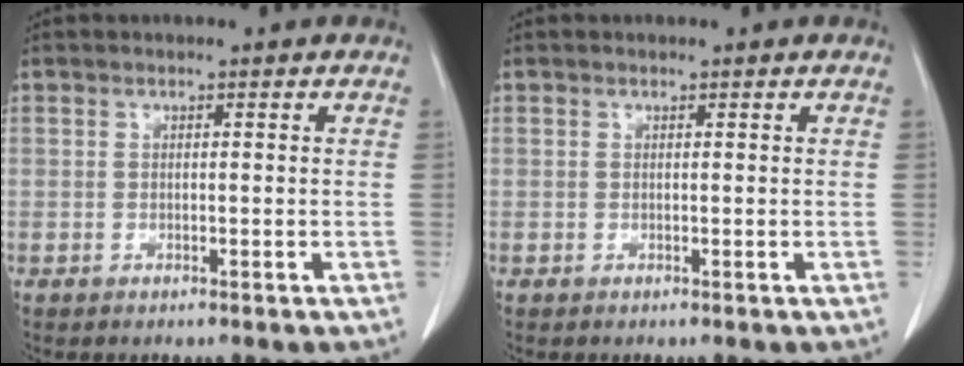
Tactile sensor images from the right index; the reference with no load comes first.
{"total": 0.0}